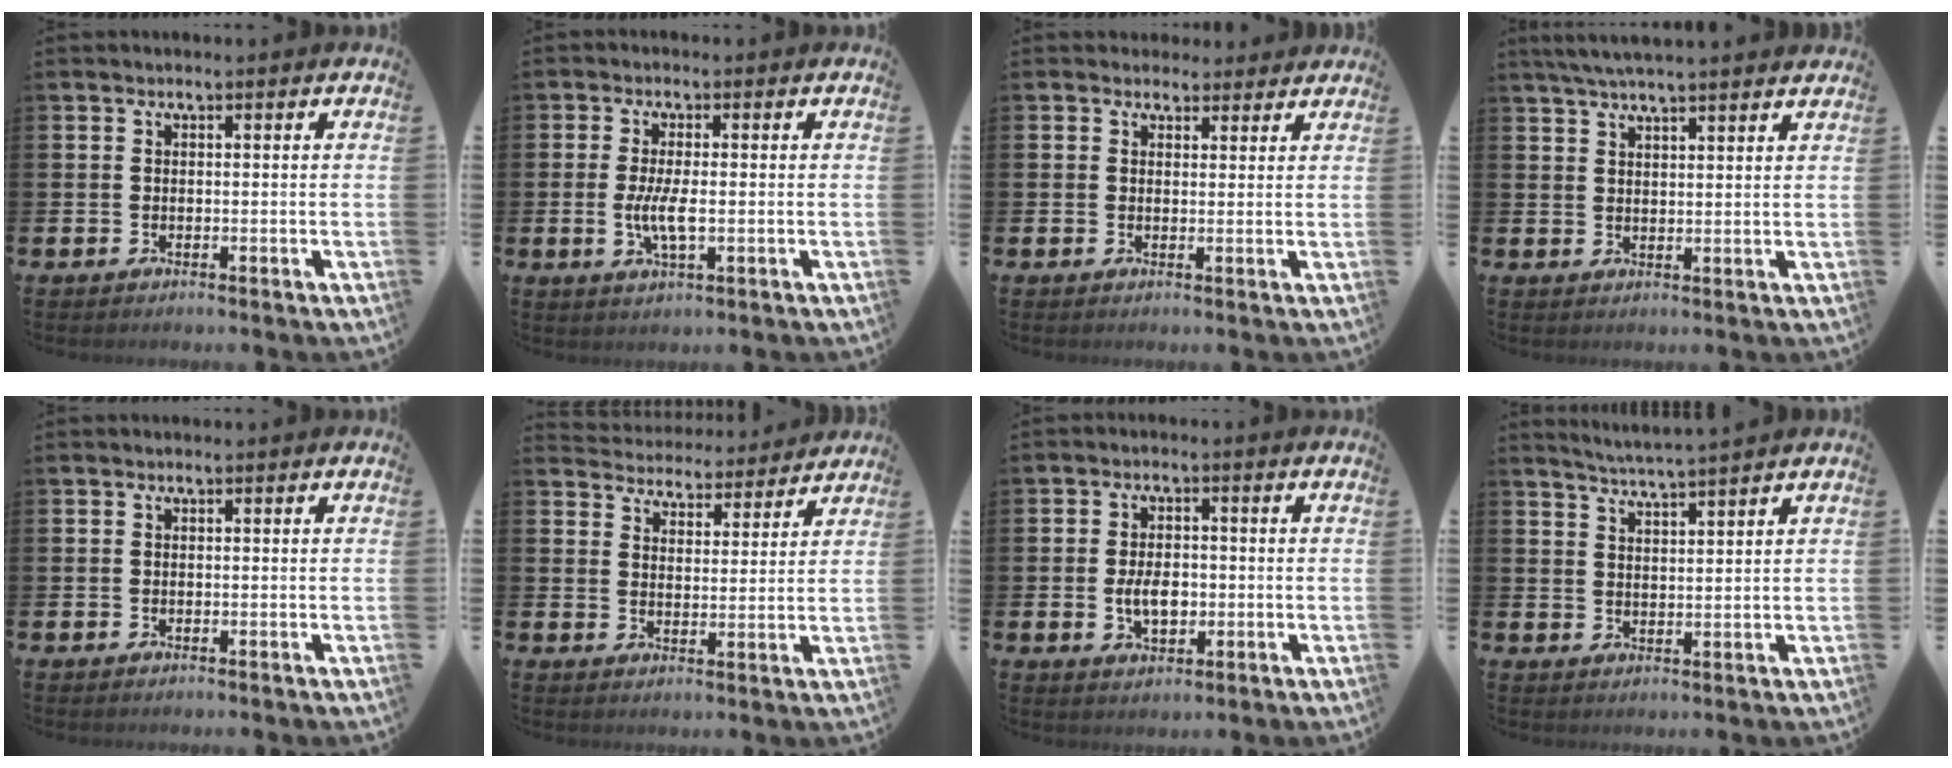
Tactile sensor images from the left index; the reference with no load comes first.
{"total": 4.0, "force": [-0.5, 1.2, 3.7], "torque": [-0.073, -0.001, -0.011]}
{"total": 2.6, "force": [2.3, 1.0, -0.2], "torque": [0.010, -0.008, 0.041]}
{"total": 4.5, "force": [4.2, -0.2, 1.6], "torque": [-0.038, -0.010, 0.076]}
{"total": 0.0}
{"total": 4.7, "force": [4.6, 0.9, -0.4], "torque": [-0.008, -0.041, 0.080]}
{"total": 4.1, "force": [-0.5, 2.6, 3.2], "torque": [-0.046, 0.000, -0.013]}
{"total": 3.8, "force": [3.7, -0.9, 0.4], "torque": [-0.021, -0.018, 0.067]}